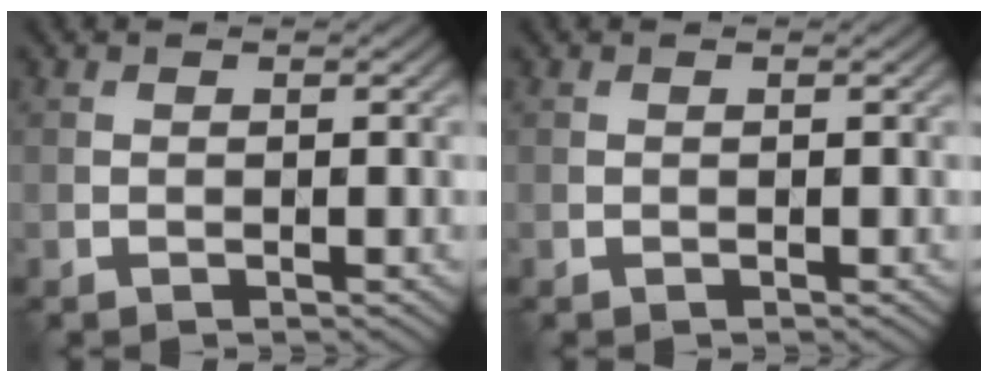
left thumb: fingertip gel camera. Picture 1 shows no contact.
{"total": 0.0}